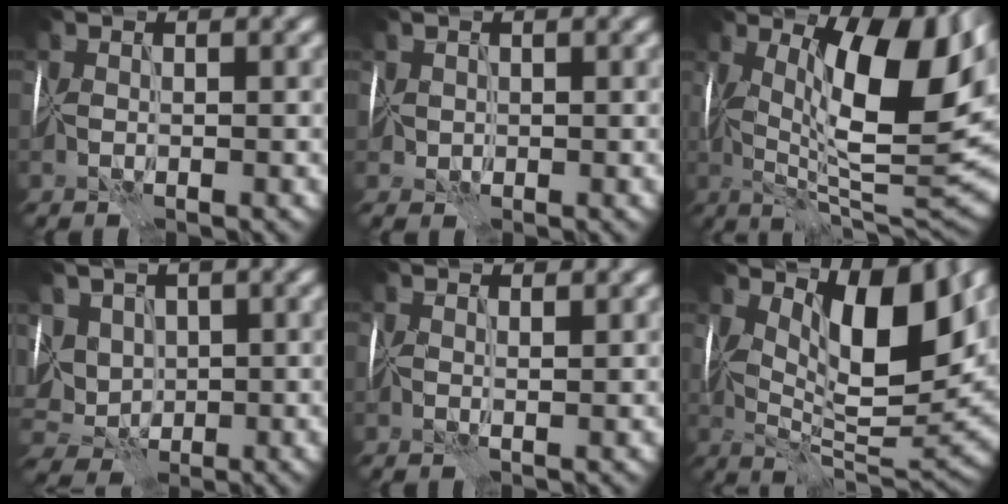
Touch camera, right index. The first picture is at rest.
{"total": 1.4, "force": [0.3, 1.3, 0.2], "torque": [-0.010, 0.002, 0.006]}
{"total": 15.0, "force": [3.4, 5.5, 13.6], "torque": [-0.207, -0.002, 0.055]}
{"total": 4.4, "force": [1.4, 3.8, 1.8], "torque": [-0.048, 0.013, 0.027]}
{"total": 1.3, "force": [1.0, 0.2, 0.9], "torque": [-0.010, 0.000, 0.015]}
{"total": 10.3, "force": [3.7, 4.3, 8.6], "torque": [-0.137, -0.008, 0.066]}